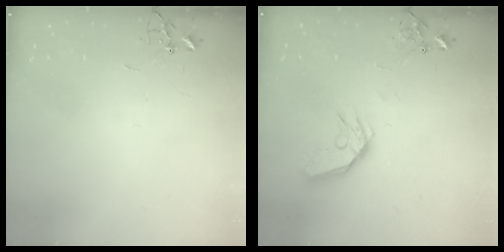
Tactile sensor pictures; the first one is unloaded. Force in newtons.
{"total": 12.5, "press": 12.4, "slide": 0.9}